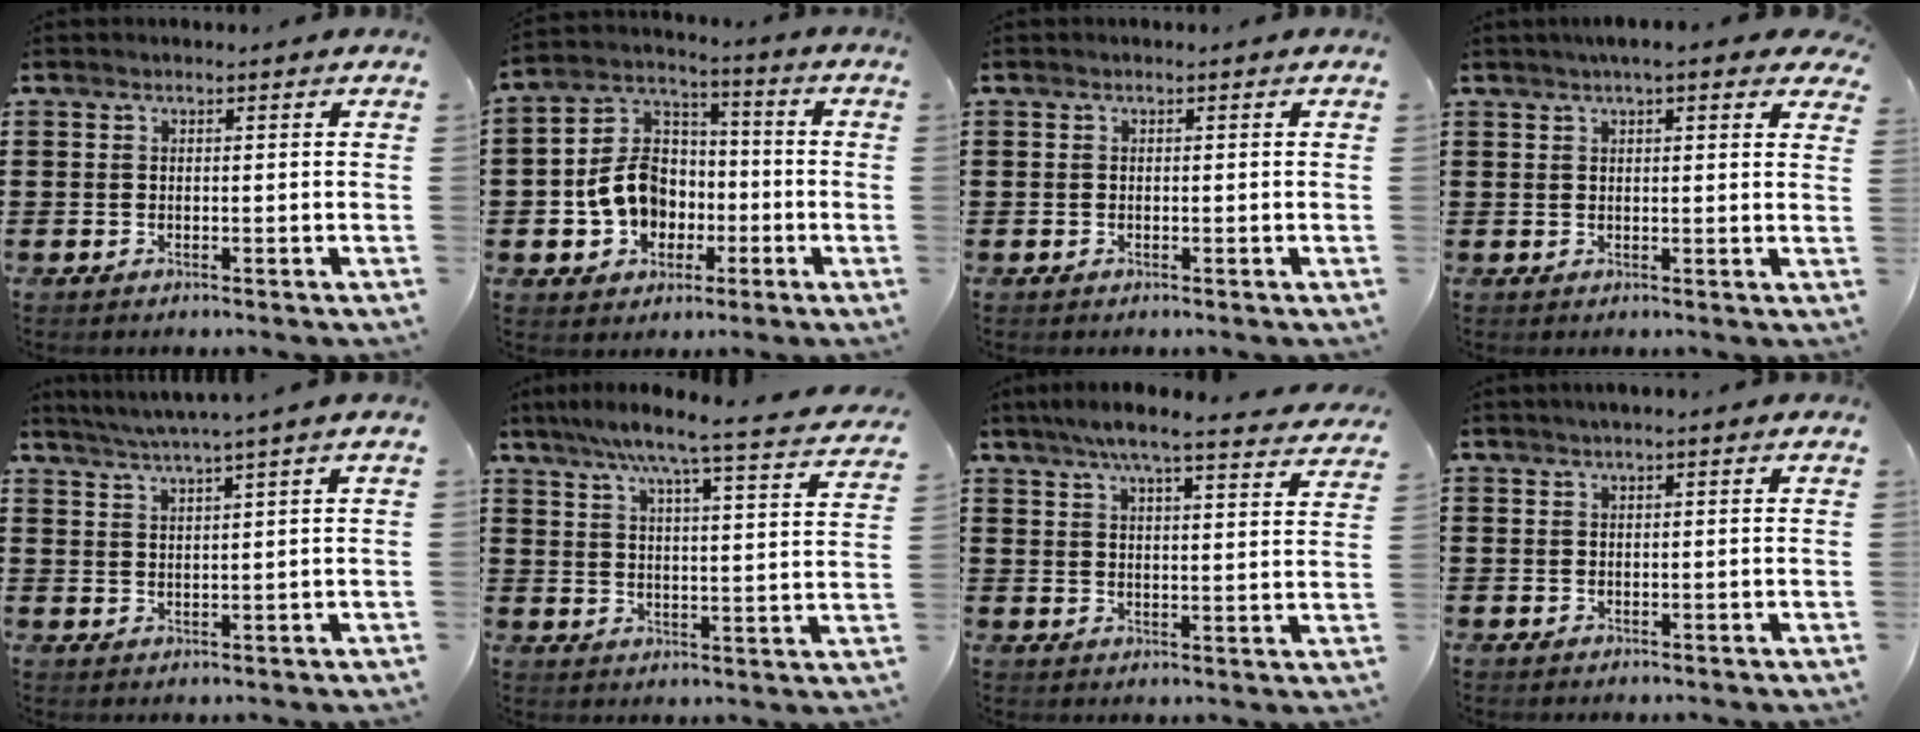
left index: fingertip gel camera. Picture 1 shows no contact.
{"total": 9.6, "force": [-2.4, 8.2, 4.5], "torque": [-0.129, 0.022, -0.047]}
{"total": 0.0}
{"total": 3.6, "force": [2.7, 0.4, 2.4], "torque": [-0.054, 0.006, 0.049]}
{"total": 2.7, "force": [2.2, -0.8, 1.4], "torque": [-0.030, -0.008, 0.037]}
{"total": 7.0, "force": [6.0, -0.7, 3.6], "torque": [-0.086, -0.044, 0.094]}
{"total": 6.4, "force": [5.6, 0.1, 3.1], "torque": [-0.079, -0.019, 0.099]}
{"total": 0.6, "force": [0.3, 0.1, 0.6], "torque": [-0.010, 0.001, 0.006]}